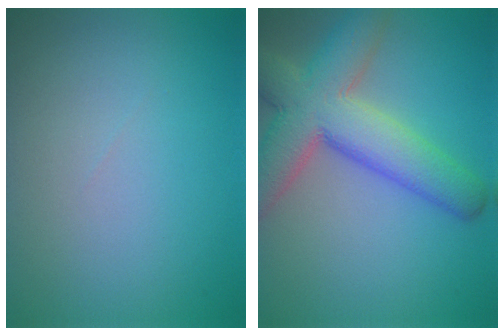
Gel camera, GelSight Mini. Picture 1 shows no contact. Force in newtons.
{"total": 8.5, "press": 8.5, "slide": 0.5}